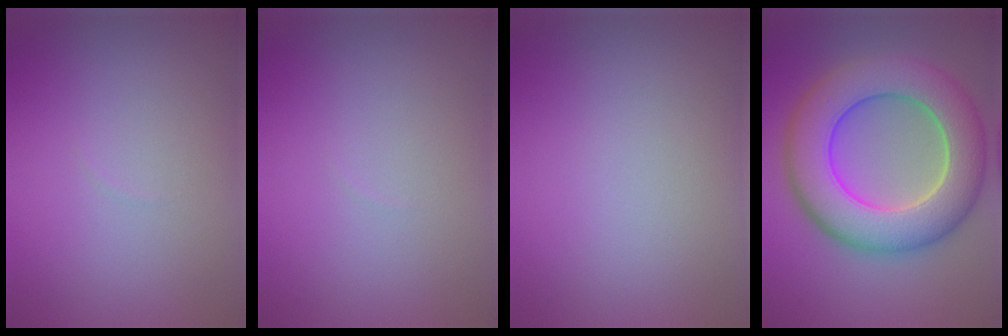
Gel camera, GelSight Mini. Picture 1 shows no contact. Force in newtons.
{"total": 0.0}
{"total": 0.0}
{"total": 10.6, "press": 10.5, "slide": 0.6}